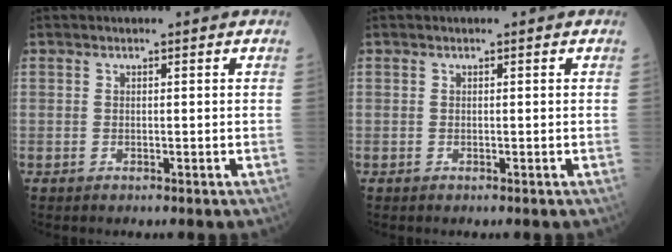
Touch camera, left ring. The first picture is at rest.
{"total": 0.0}